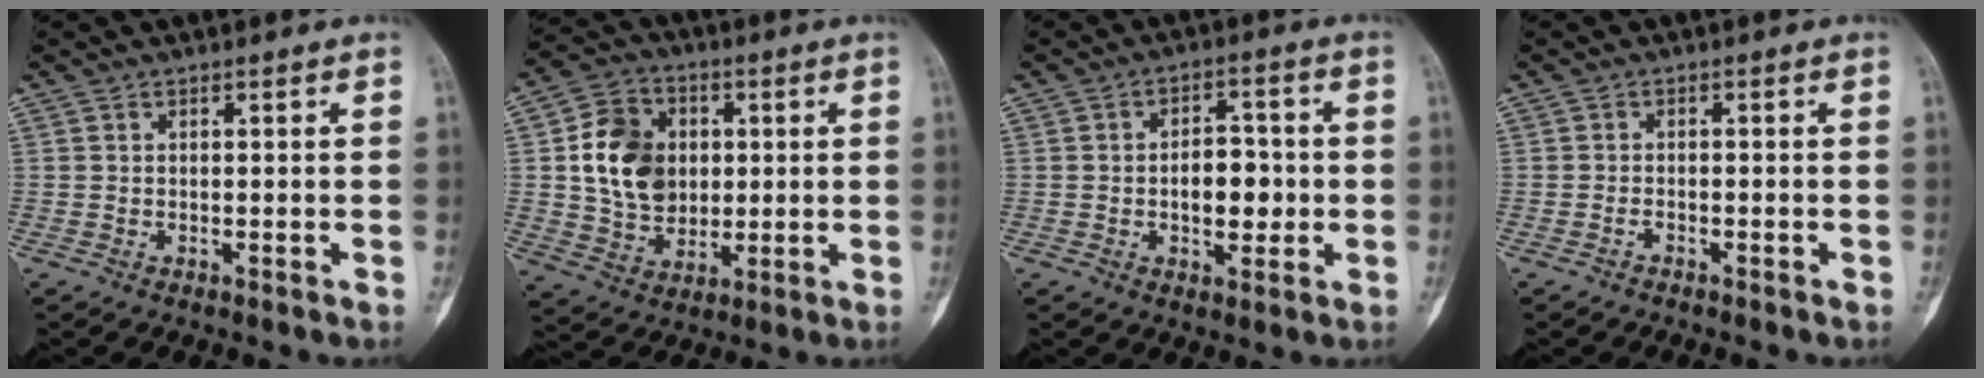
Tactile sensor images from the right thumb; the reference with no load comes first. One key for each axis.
{"total": 13.9, "fx": 1.8, "fy": 11.0, "fz": 8.3, "tx": -0.113, "ty": 0.000, "tz": 0.036}
{"total": 7.7, "fx": -0.6, "fy": 4.6, "fz": 6.1, "tx": -0.067, "ty": 0.012, "tz": -0.010}
{"total": 0.9, "fx": -0.7, "fy": 0.3, "fz": 0.3, "tx": -0.007, "ty": 0.004, "tz": -0.015}